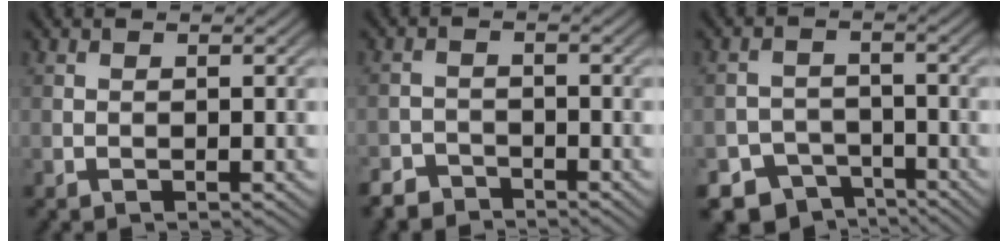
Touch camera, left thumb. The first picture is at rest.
{"total": 3.4, "force": [-3.1, 1.2, 0.6], "torque": [-0.006, -0.002, -0.065]}
{"total": 6.2, "force": [-4.6, 3.8, 1.5], "torque": [-0.020, -0.011, -0.076]}